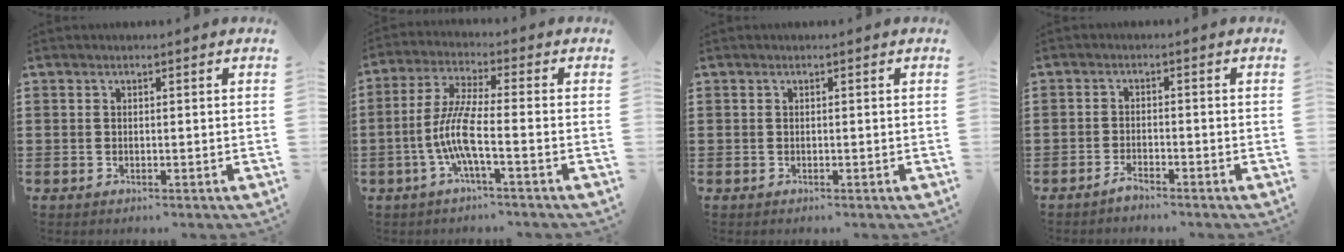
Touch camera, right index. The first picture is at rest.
{"total": 7.6, "force": [-2.6, 1.0, 7.0], "torque": [-0.171, -0.017, -0.062]}
{"total": 0.0}
{"total": 1.9, "force": [-1.8, 0.2, 0.5], "torque": [-0.013, 0.001, -0.035]}